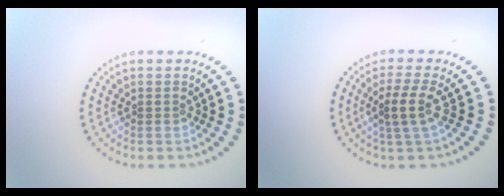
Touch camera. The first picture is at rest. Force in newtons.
{"total": 2.5, "press": 2.0, "slide": 1.4}